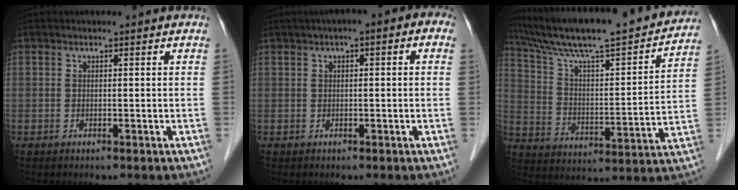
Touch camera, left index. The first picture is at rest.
{"total": 5.4, "force": [2.0, 1.5, 4.9], "torque": [-0.062, 0.030, 0.019]}
{"total": 24.7, "force": [21.3, 2.5, 12.3], "torque": [-0.204, 0.001, 0.318]}